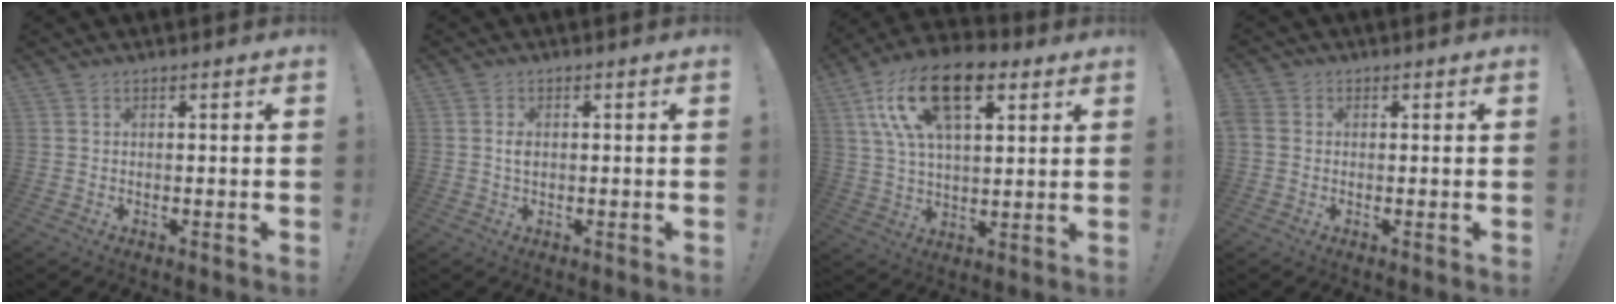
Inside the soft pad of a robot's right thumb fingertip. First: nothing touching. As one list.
[{"total": 2.3, "force": [0.0, 1.6, 1.6], "torque": [-0.014, -0.002, -0.003]}, {"total": 19.7, "force": [9.2, 10.0, 14.2], "torque": [-0.253, -0.028, 0.160]}, {"total": 3.1, "force": [0.0, 2.8, 1.5], "torque": [-0.035, 0.007, 0.001]}]